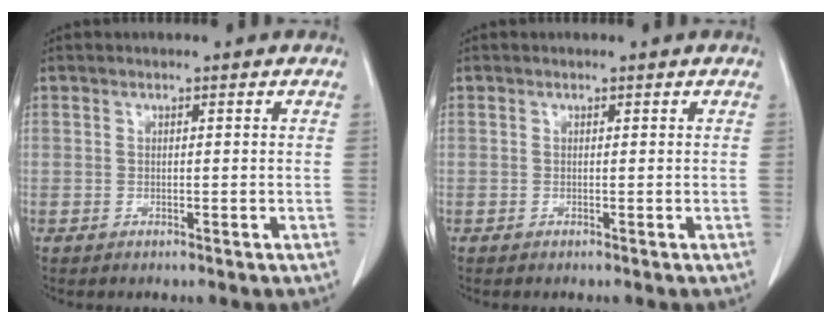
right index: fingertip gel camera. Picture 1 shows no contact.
{"total": 0.0}